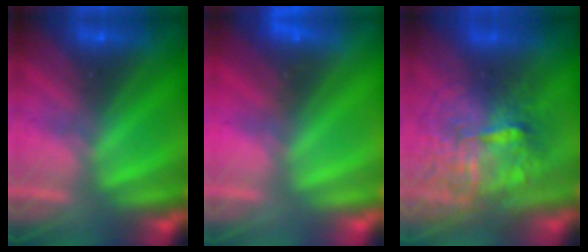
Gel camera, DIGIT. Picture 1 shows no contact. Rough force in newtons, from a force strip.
{"total": 2.3}
{"total": 7.3}